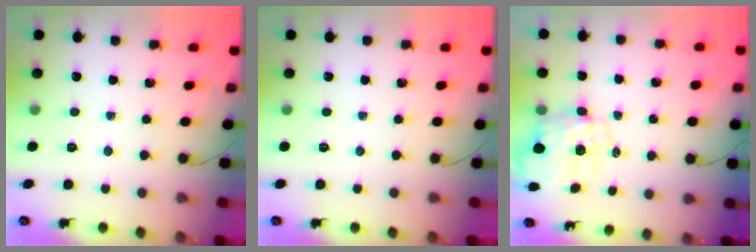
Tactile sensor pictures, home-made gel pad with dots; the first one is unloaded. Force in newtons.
{"total": 0.0}
{"total": 2.9, "press": 2.7, "slide": 1.1}